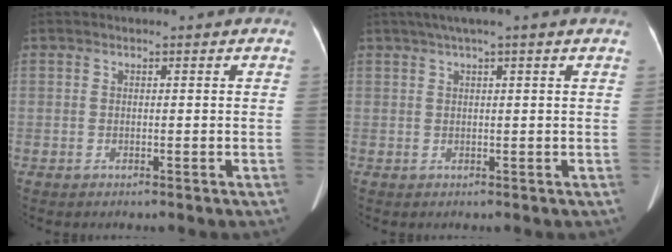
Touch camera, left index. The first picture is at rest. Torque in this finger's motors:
{"motor_torque": [0.80, -1.03, 0.05, 0.09]}